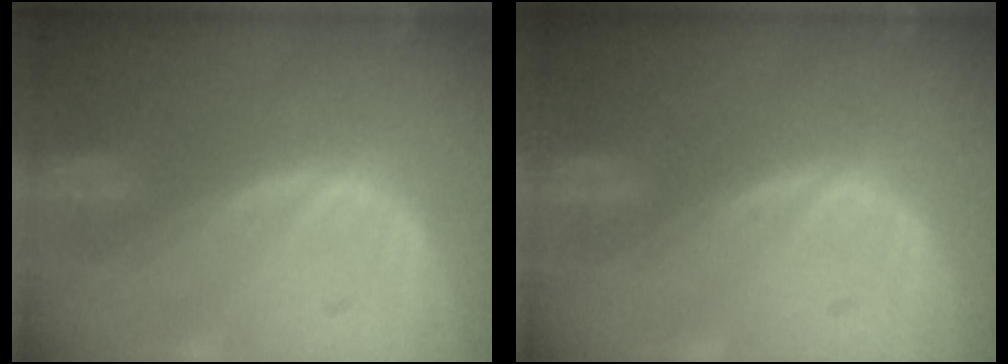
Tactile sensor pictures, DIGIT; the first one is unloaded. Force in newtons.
{"total": 0.0}